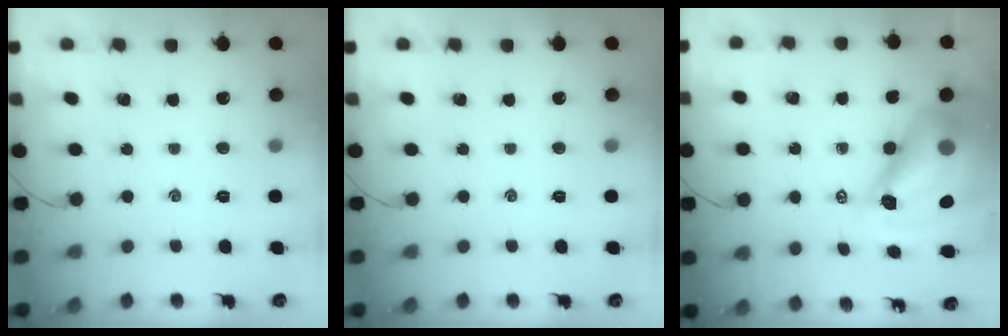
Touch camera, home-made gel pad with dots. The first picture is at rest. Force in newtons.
{"total": 0.0}
{"total": 15.9, "press": 15.3, "slide": 4.5}